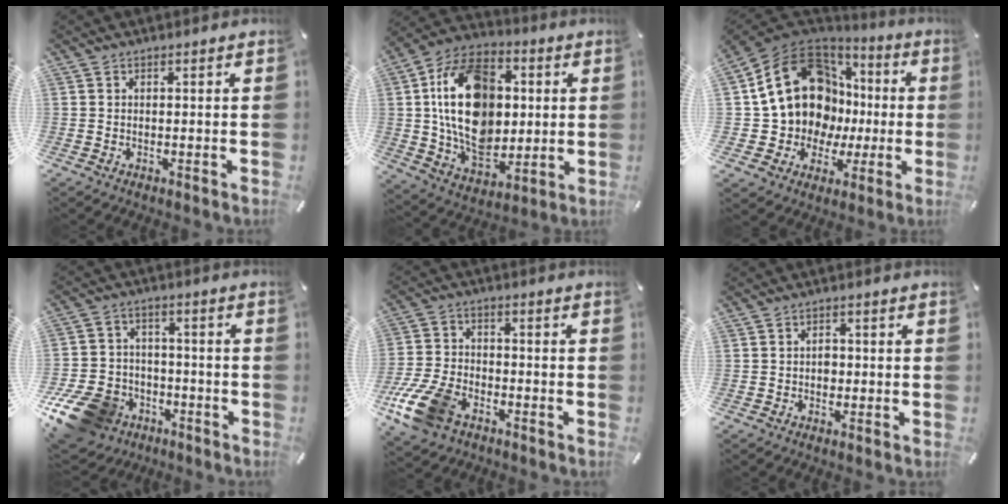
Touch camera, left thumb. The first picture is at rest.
{"total": 22.0, "force": [2.0, 16.1, 14.8], "torque": [-0.284, -0.003, 0.038]}
{"total": 20.8, "force": [4.9, 17.1, 10.6], "torque": [-0.206, -0.027, 0.113]}
{"total": 14.2, "force": [-8.0, 10.2, 5.8], "torque": [-0.111, 0.057, -0.134]}
{"total": 12.8, "force": [-7.0, 7.9, 7.2], "torque": [-0.157, 0.035, -0.131]}
{"total": 2.0, "force": [-0.4, 1.6, 1.2], "torque": [-0.024, 0.005, -0.009]}